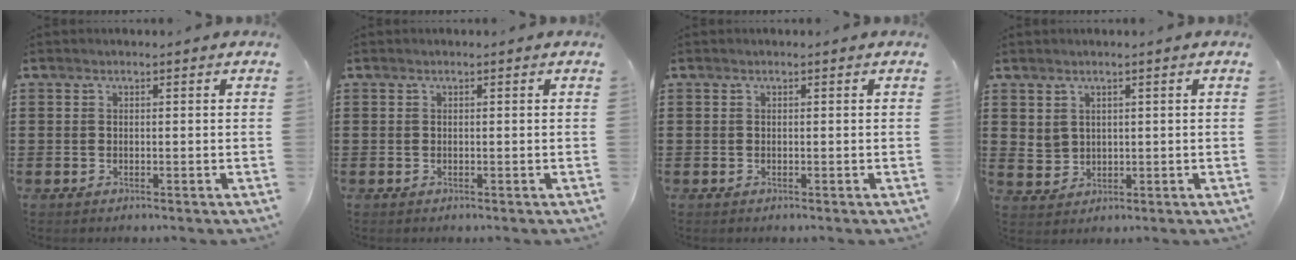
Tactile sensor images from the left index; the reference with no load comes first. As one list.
[{"total": 0.0}, {"total": 0.0}, {"total": 2.5, "force": [1.5, 1.9, 0.6], "torque": [-0.021, 0.006, 0.028]}]